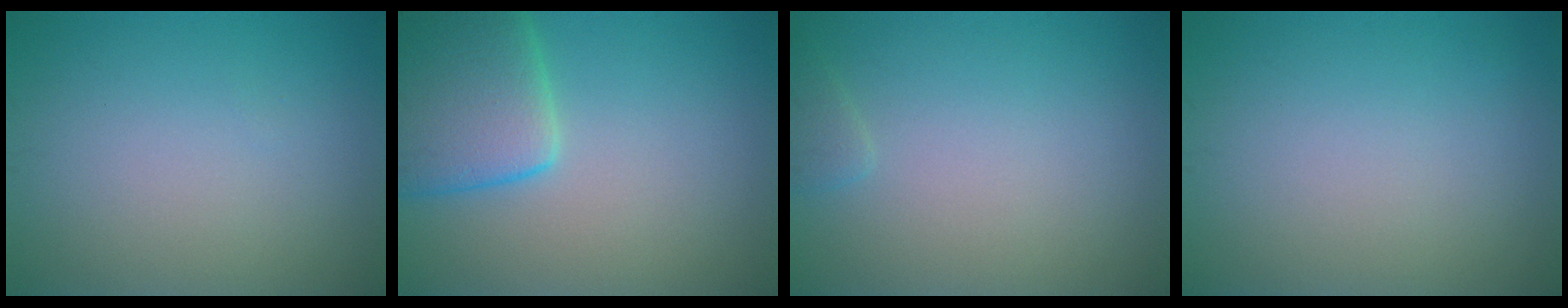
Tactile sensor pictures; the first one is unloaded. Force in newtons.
{"total": 6.9, "press": 6.9, "slide": 0.3}
{"total": 0.9, "press": 0.9, "slide": 0.1}
{"total": 0.0}